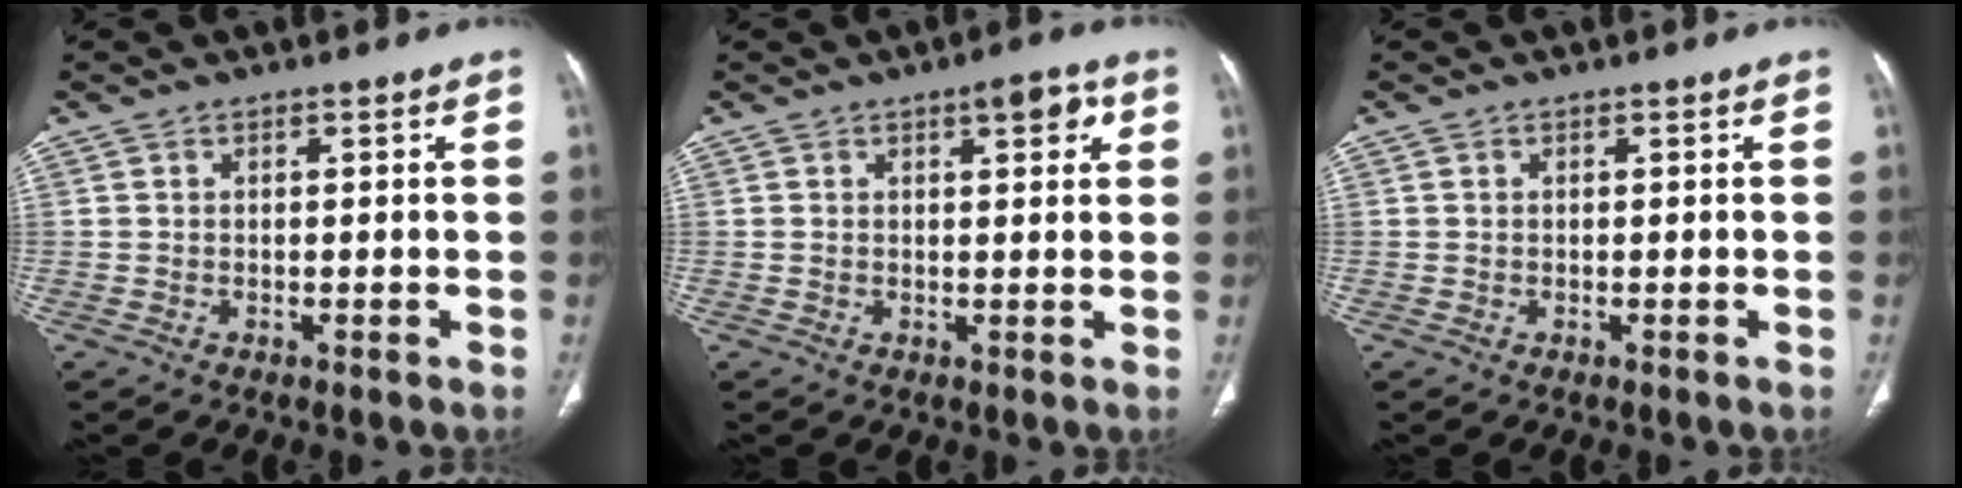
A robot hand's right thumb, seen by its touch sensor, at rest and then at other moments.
{"total": 4.7, "force": [2.1, 1.8, 3.8], "torque": [-0.032, -0.002, 0.025]}
{"total": 0.0}